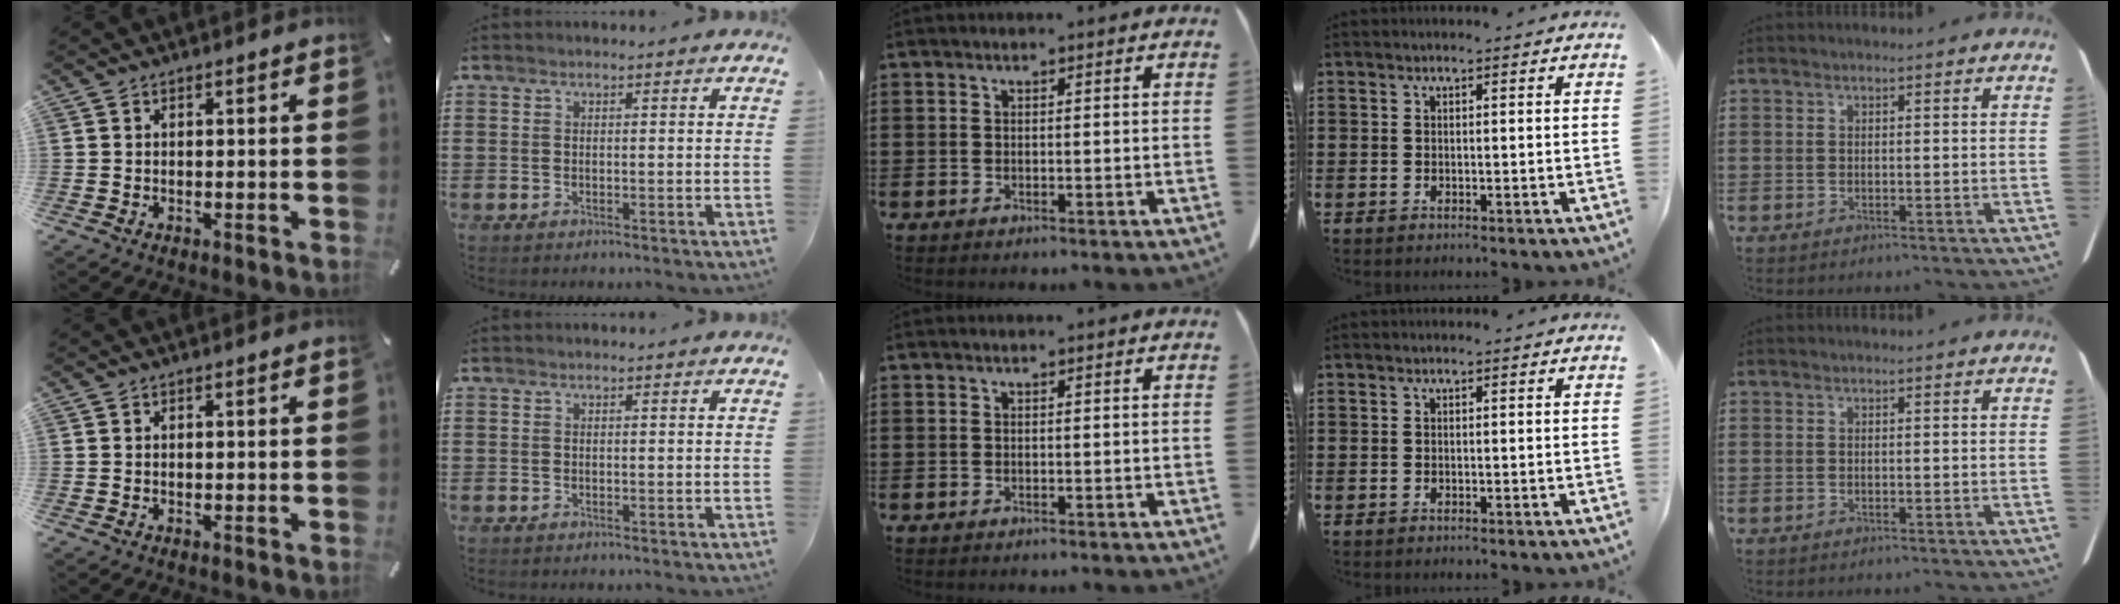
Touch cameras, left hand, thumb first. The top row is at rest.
{}